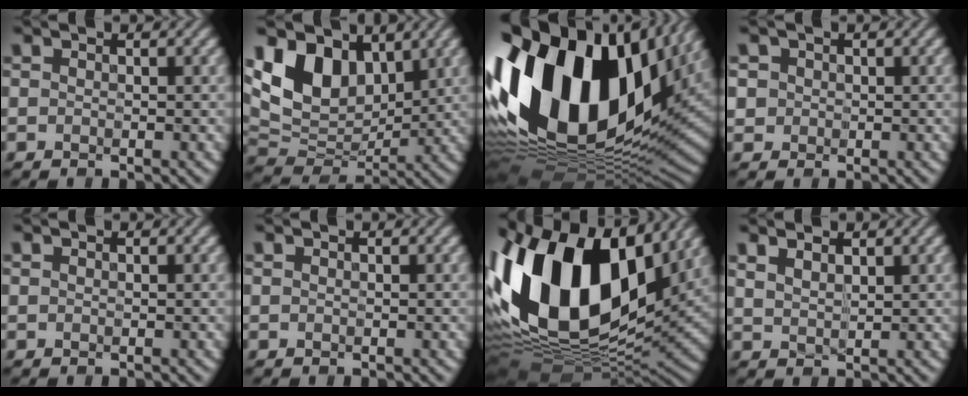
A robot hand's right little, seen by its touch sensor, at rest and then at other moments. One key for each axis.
{"total": 10.2, "fx": 3.9, "fy": 6.9, "fz": 6.4, "tx": -0.146, "ty": 0.012, "tz": 0.065}
{"total": 19.7, "fx": 3.8, "fy": 11.6, "fz": 15.5, "tx": -0.318, "ty": 0.009, "tz": 0.057}
{"total": 1.1, "fx": -0.1, "fy": 1.1, "fz": -0.1, "tx": -0.006, "ty": -0.007, "tz": 0.006}
{"total": 0.0}
{"total": 0.0}
{"total": 17.7, "fx": 4.7, "fy": 11.3, "fz": 12.8, "tx": -0.262, "ty": 0.013, "tz": 0.073}
{"total": 2.4, "fx": 1.6, "fy": 1.1, "fz": 1.3, "tx": -0.028, "ty": 0.009, "tz": 0.022}